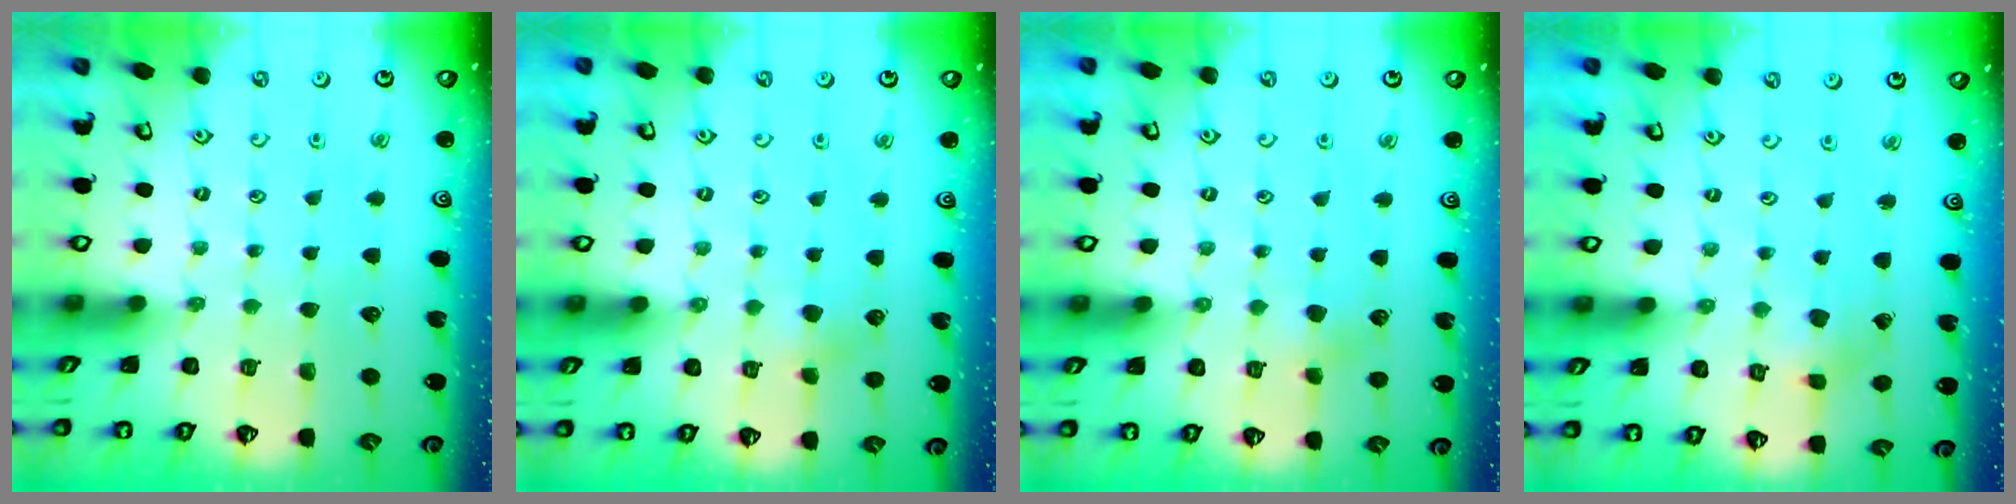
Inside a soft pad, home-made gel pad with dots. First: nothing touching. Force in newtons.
{"total": 3.0, "press": 2.9, "slide": 0.5}
{"total": 3.0, "press": 2.9, "slide": 0.5}
{"total": 2.1, "press": 2.1, "slide": 0.1}